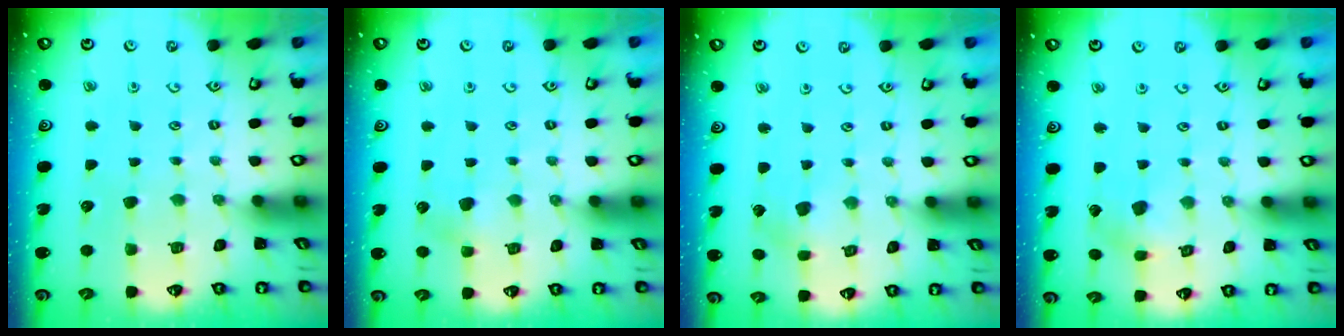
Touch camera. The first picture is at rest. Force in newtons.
{"total": 4.4, "press": 4.4, "slide": 0.5}
{"total": 2.1, "press": 2.1, "slide": 0.3}
{"total": 3.8, "press": 3.8, "slide": 0.4}